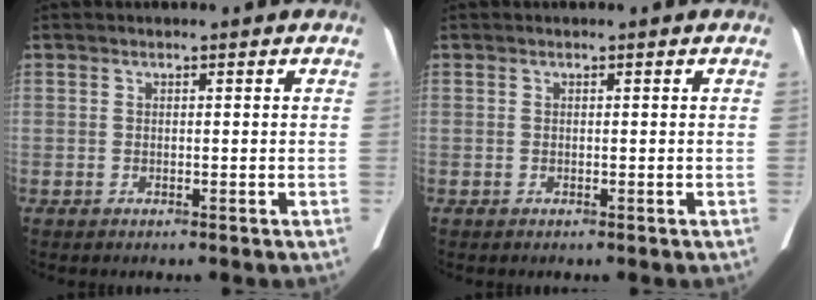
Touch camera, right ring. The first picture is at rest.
{"total": 0.0}